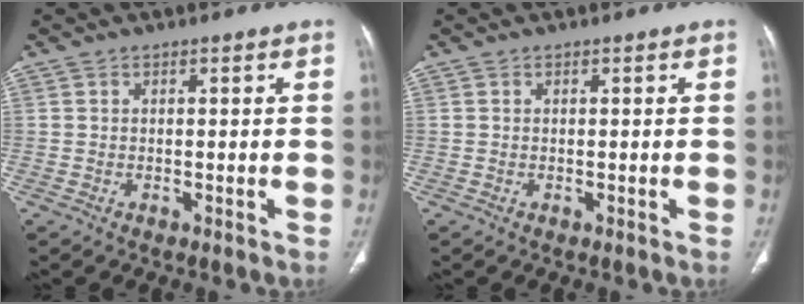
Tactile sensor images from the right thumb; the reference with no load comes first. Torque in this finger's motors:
{"motor_torque": [-0.06, 0.02, -0.07, 0.08, -0.02]}